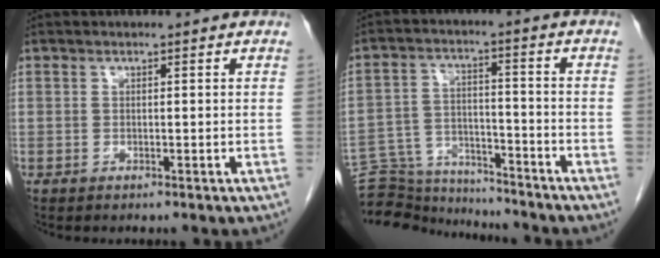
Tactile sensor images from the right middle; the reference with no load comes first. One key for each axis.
{"total": 14.1, "fx": -13.7, "fy": 2.6, "fz": 2.2, "tx": -0.040, "ty": 0.031, "tz": -0.213}